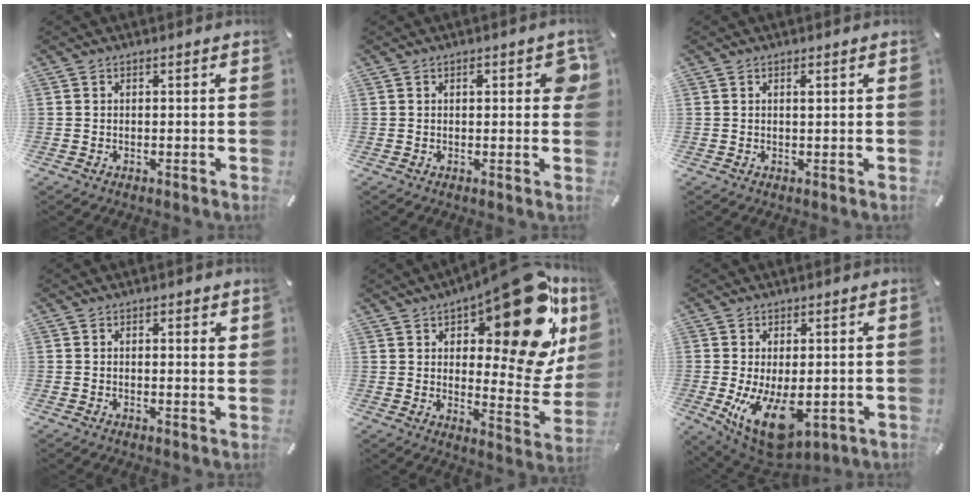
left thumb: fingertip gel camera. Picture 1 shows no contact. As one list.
[{"total": 3.7, "force": [1.1, 1.5, 3.2], "torque": [-0.035, -0.005, 0.010]}, {"total": 0.7, "force": [0.3, 0.2, 0.6], "torque": [-0.013, 0.001, 0.005]}, {"total": 1.5, "force": [0.9, 0.6, 1.1], "torque": [-0.006, -0.005, 0.012]}, {"total": 27.7, "force": [14.2, 12.1, 20.5], "torque": [-0.253, -0.096, 0.236]}, {"total": 12.3, "force": [-1.9, 6.5, 10.2], "torque": [-0.166, -0.013, -0.023]}]